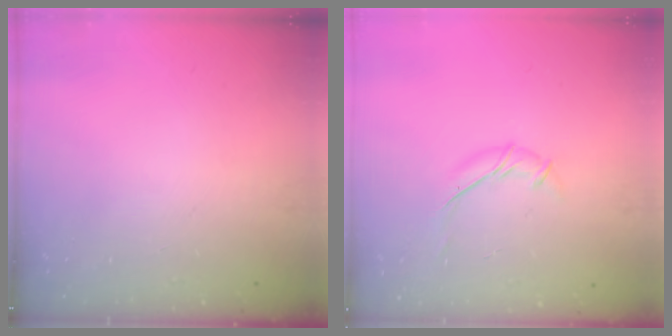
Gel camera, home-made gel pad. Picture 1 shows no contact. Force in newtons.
{"total": 7.7, "press": 7.6, "slide": 0.8}